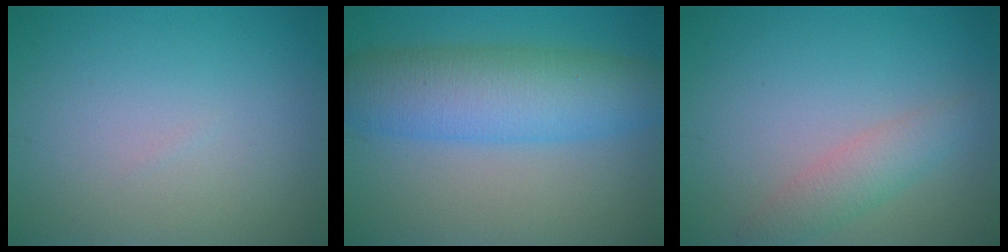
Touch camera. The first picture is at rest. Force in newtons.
{"total": 7.9, "press": 7.9, "slide": 0.1}
{"total": 2.6, "press": 2.6, "slide": 0.1}